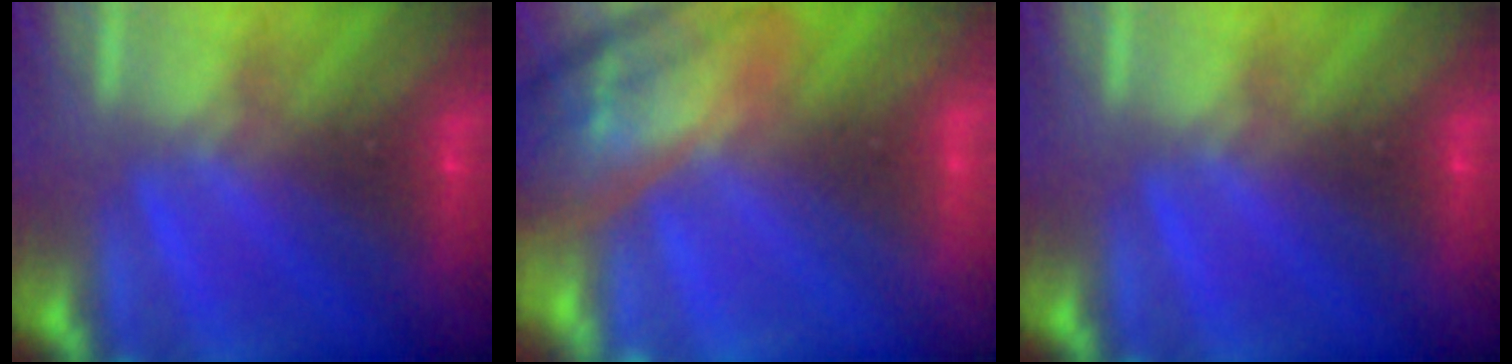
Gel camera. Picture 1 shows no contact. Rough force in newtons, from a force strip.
{"total": 7.1}
{"total": 0.0}